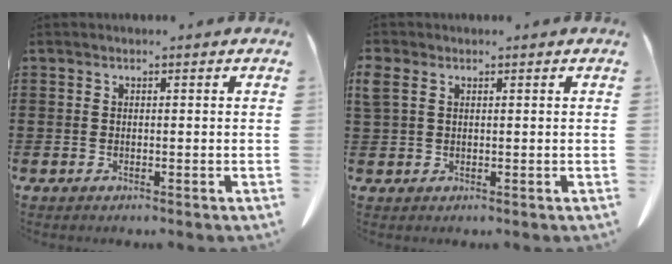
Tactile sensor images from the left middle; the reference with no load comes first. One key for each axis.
{"total": 1.6, "fx": 0.7, "fy": 1.1, "fz": 1.0, "tx": -0.033, "ty": 0.001, "tz": 0.011}